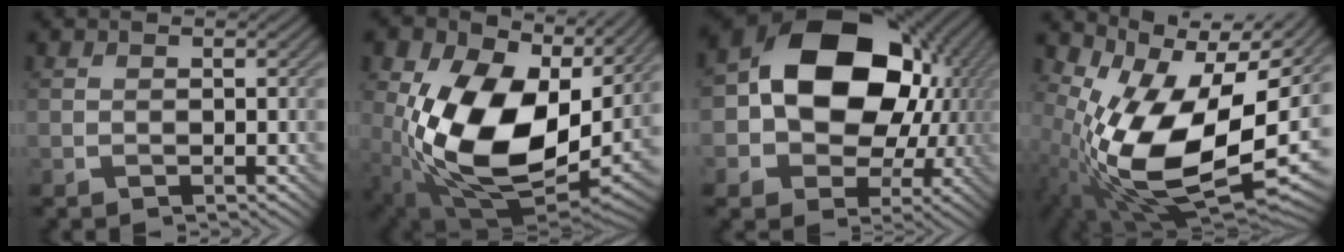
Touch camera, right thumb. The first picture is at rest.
{"total": 18.6, "force": [1.6, 12.9, 13.3], "torque": [-0.268, -0.044, 0.038]}
{"total": 17.3, "force": [1.9, 13.1, 11.2], "torque": [-0.179, -0.003, 0.032]}
{"total": 15.4, "force": [0.2, 8.1, 13.1], "torque": [-0.243, -0.019, 0.012]}